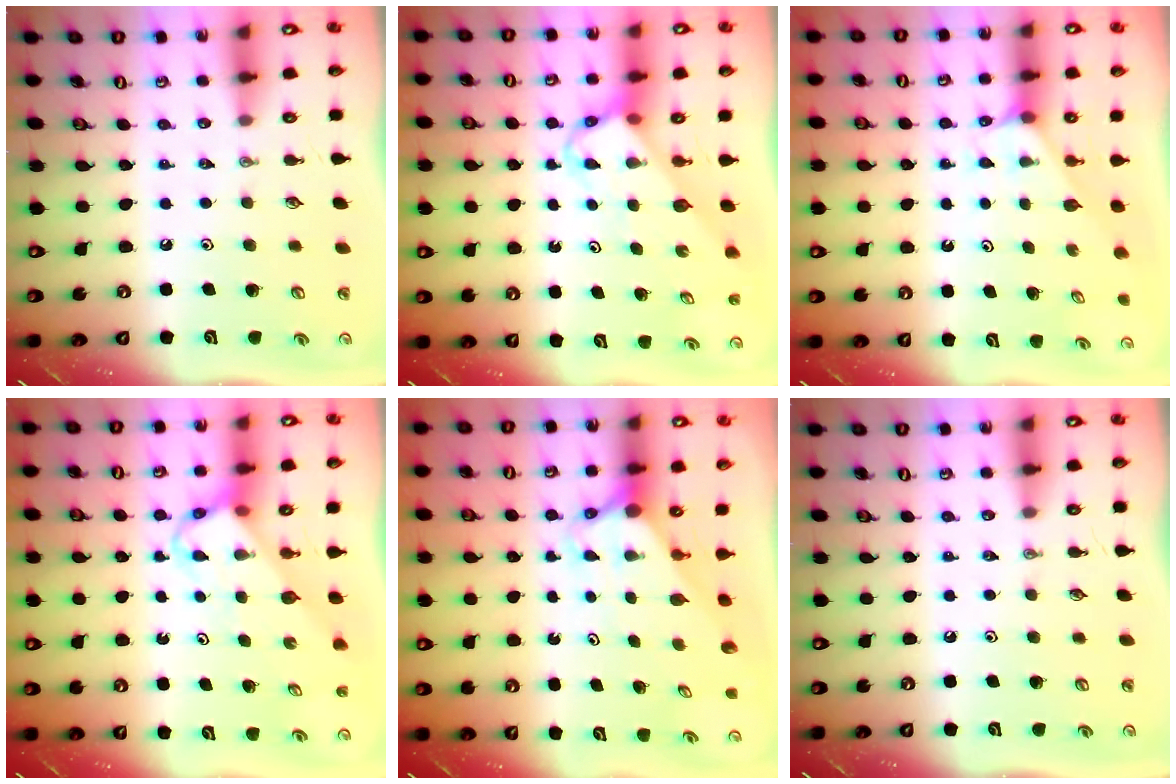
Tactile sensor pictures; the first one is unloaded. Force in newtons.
{"total": 3.7, "press": 3.7, "slide": 0.1}
{"total": 2.1, "press": 2.1, "slide": 0.4}
{"total": 3.8, "press": 3.8, "slide": 0.2}
{"total": 2.7, "press": 2.7, "slide": 0.0}
{"total": 0.0}